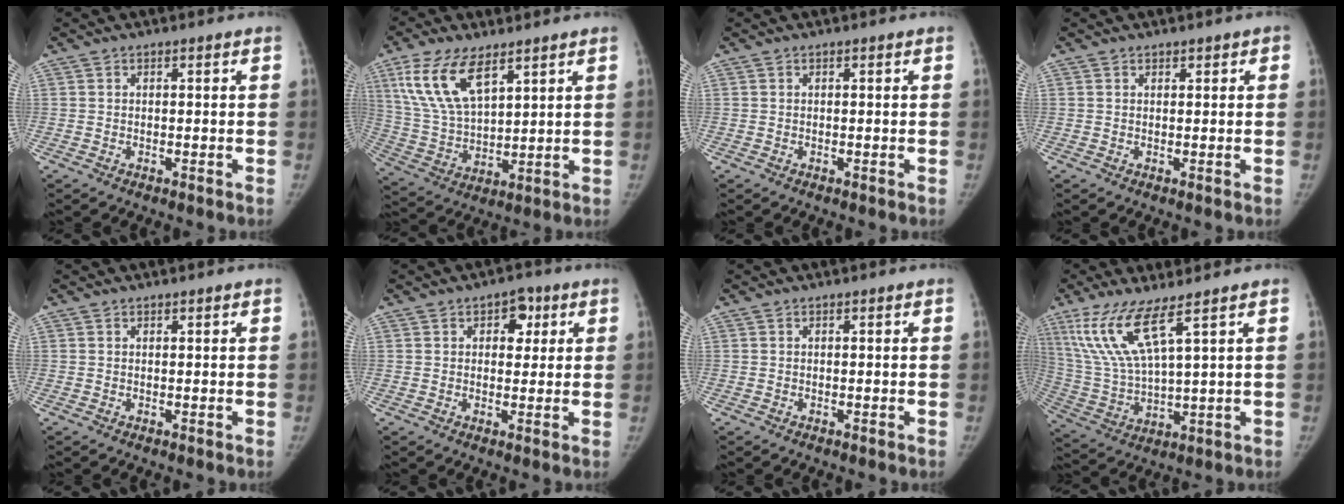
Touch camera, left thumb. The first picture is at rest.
{"total": 14.1, "force": [7.6, 6.5, 10.0], "torque": [-0.186, -0.025, 0.158]}
{"total": 0.0}
{"total": 0.9, "force": [0.6, 0.6, 0.3], "torque": [0.009, -0.001, 0.004]}
{"total": 0.0}
{"total": 4.9, "force": [1.9, 3.3, 3.1], "torque": [-0.009, -0.002, 0.020]}
{"total": 0.0}
{"total": 11.9, "force": [6.9, 2.0, 9.5], "torque": [-0.217, -0.035, 0.153]}